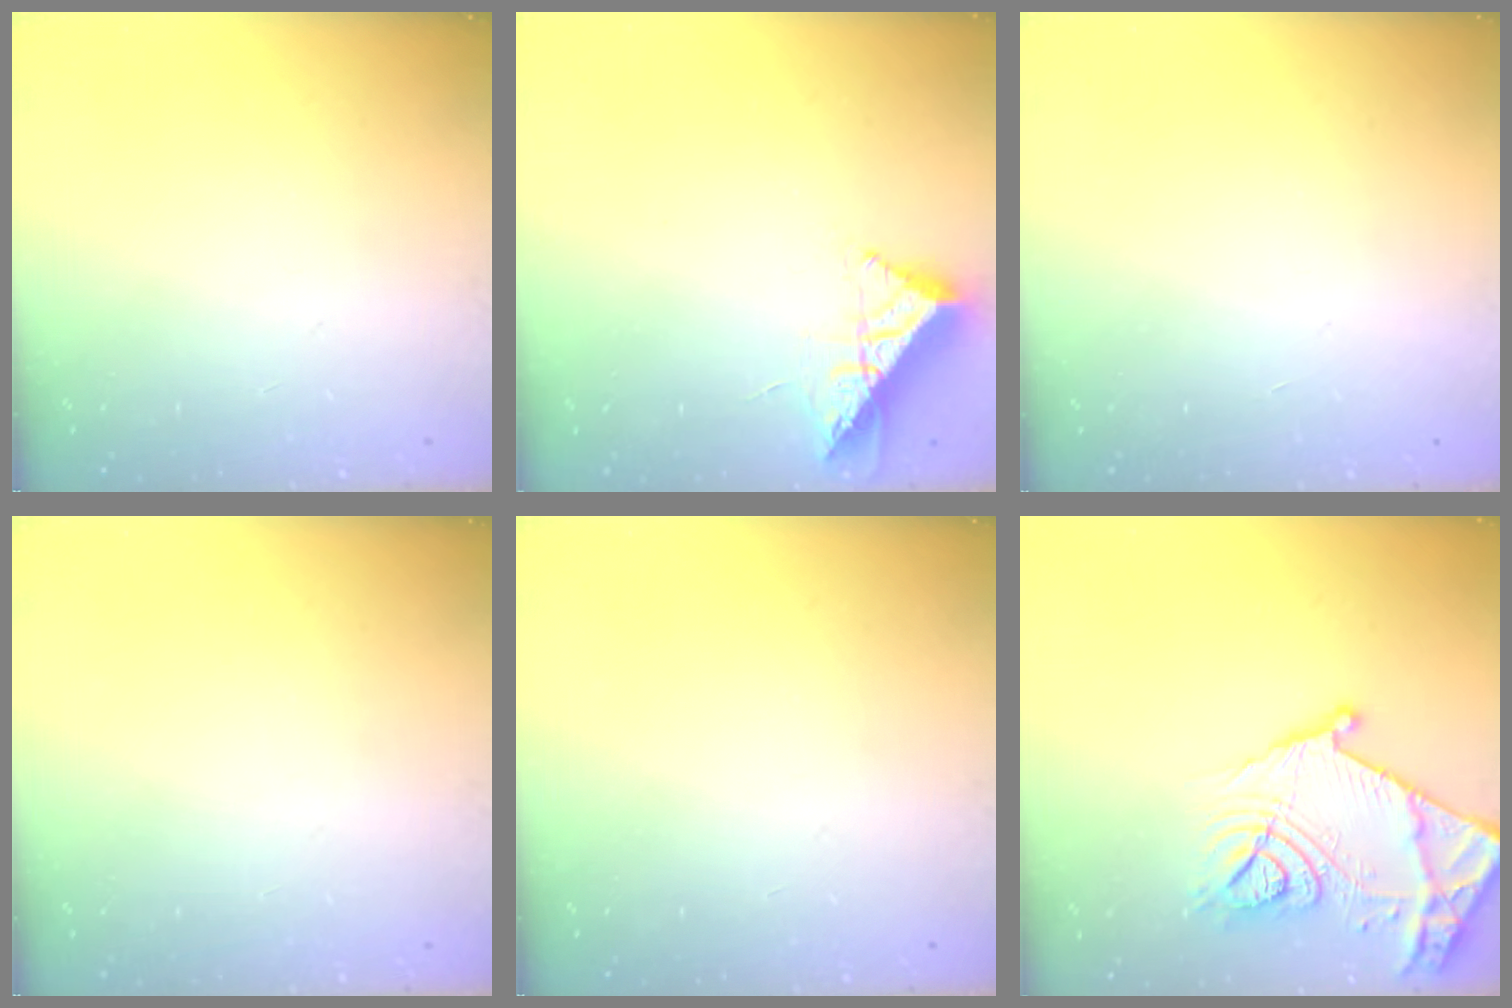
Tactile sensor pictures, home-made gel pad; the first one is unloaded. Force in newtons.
{"total": 10.4, "press": 10.4, "slide": 0.7}
{"total": 1.7, "press": 1.7, "slide": 0.1}
{"total": 0.0}
{"total": 0.0}
{"total": 21.8, "press": 21.8, "slide": 1.1}